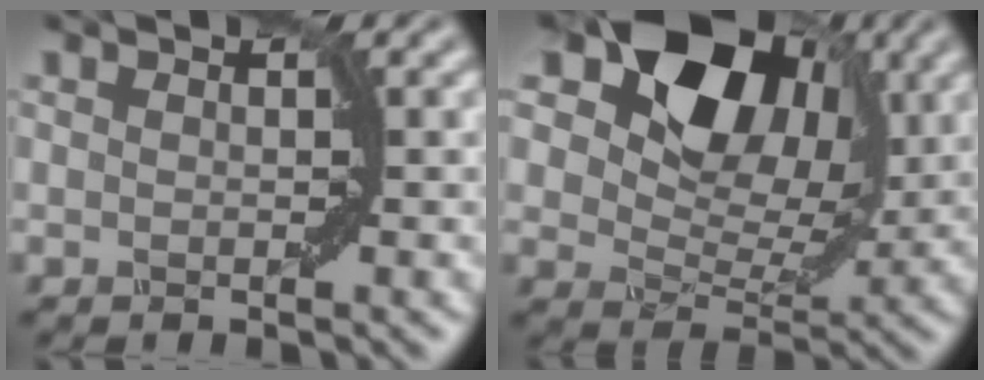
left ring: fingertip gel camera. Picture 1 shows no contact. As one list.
[{"total": 12.6, "force": [5.8, 7.9, 7.9], "torque": [-0.137, 0.026, 0.090]}]